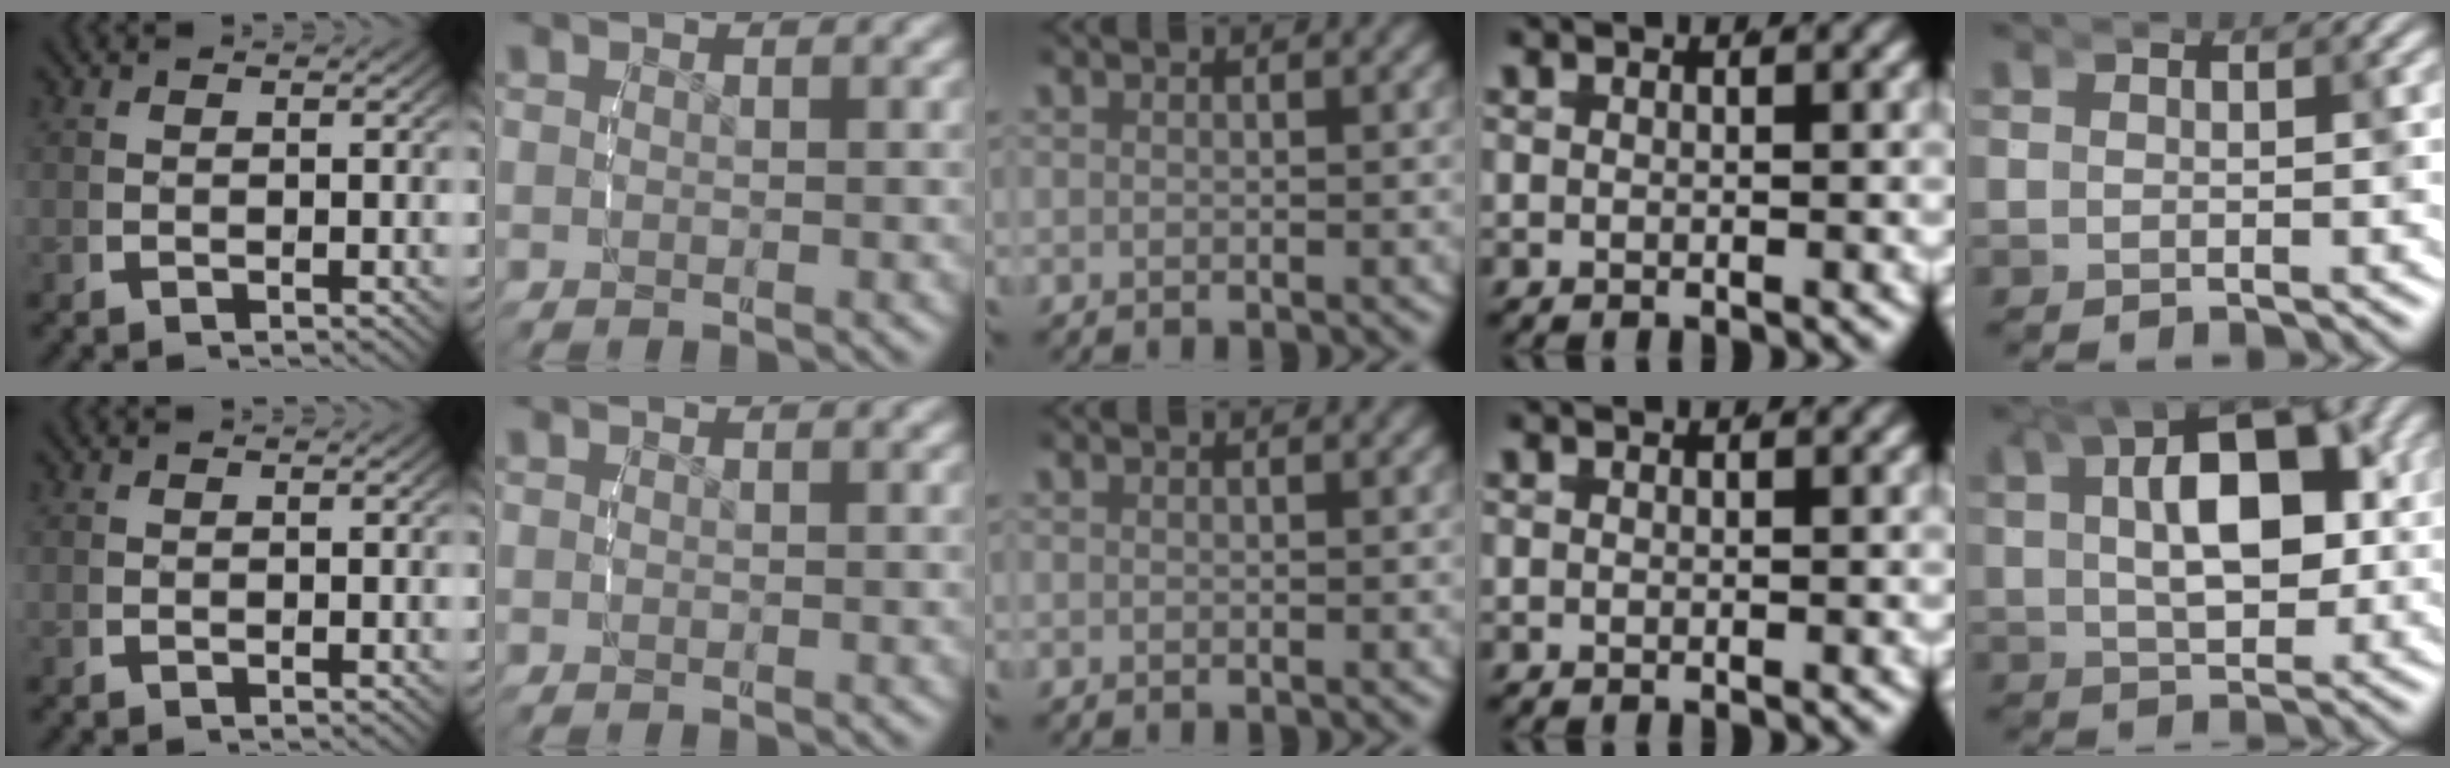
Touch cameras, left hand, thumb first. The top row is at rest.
{"little": {"total": 7.3, "force": [1.4, 3.5, 6.2], "torque": [-0.095, -0.006, 0.021]}}